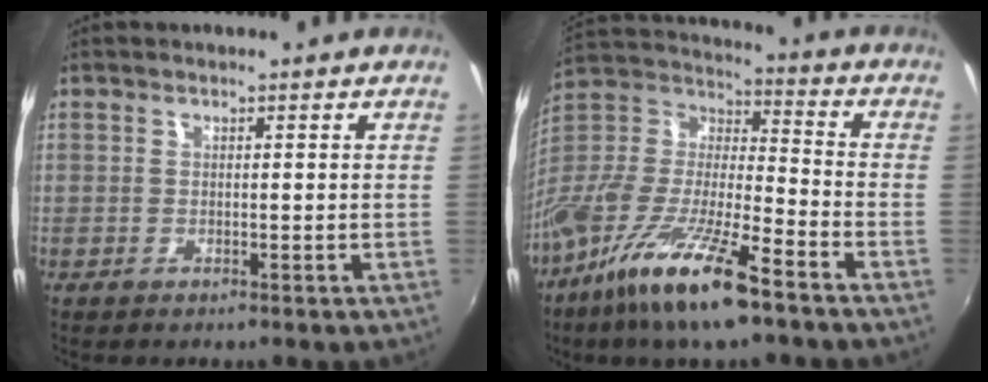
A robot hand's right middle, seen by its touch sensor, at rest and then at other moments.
{"total": 20.8, "force": [-13.1, 4.9, 15.4], "torque": [-0.300, -0.028, -0.252]}